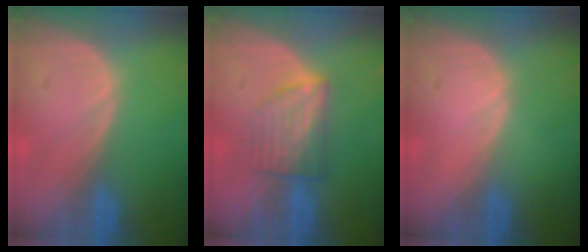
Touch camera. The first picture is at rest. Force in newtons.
{"total": 6.0, "press": 5.6, "slide": 2.2}
{"total": 0.0}